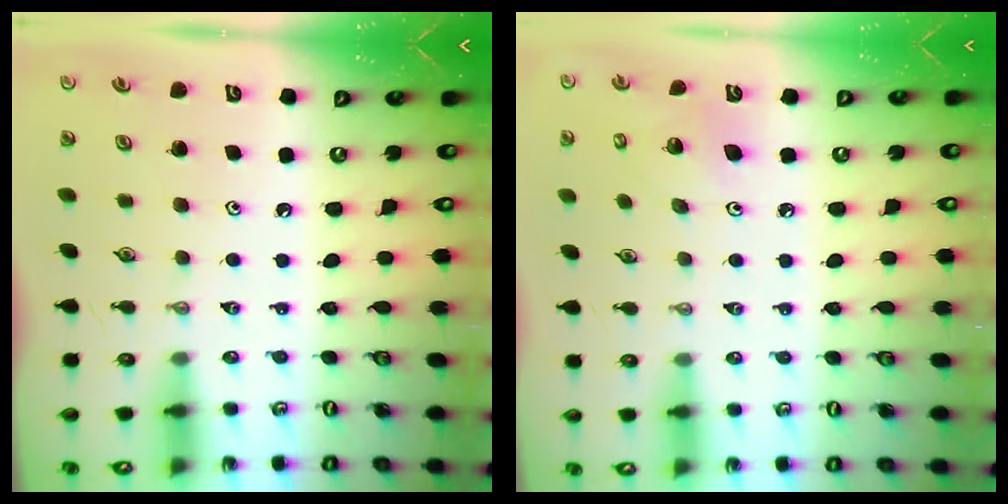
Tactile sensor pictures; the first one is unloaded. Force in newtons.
{"total": 7.2, "press": 6.9, "slide": 1.9}